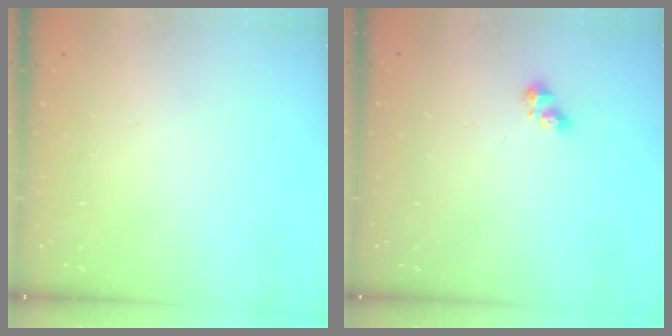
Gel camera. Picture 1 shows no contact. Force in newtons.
{"total": 2.7, "press": 2.7, "slide": 0.4}